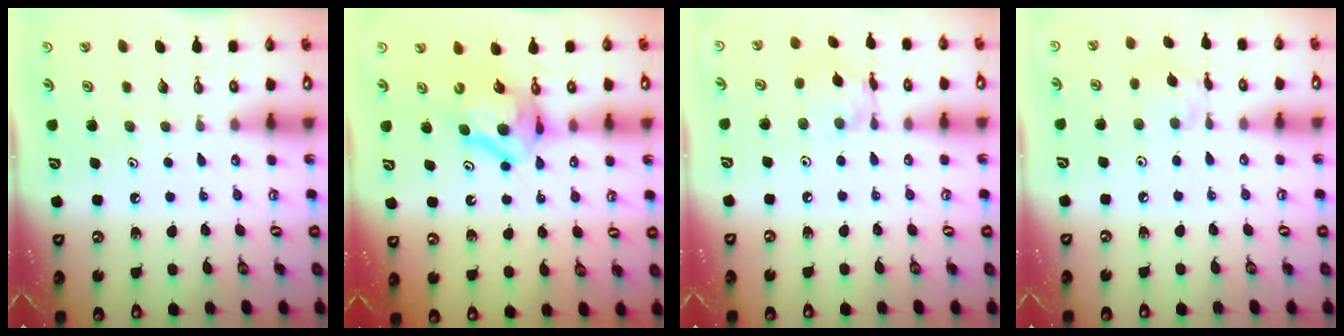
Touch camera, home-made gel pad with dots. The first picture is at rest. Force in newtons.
{"total": 9.0, "press": 9.0, "slide": 0.9}
{"total": 6.7, "press": 6.7, "slide": 0.3}
{"total": 7.0, "press": 6.9, "slide": 0.4}